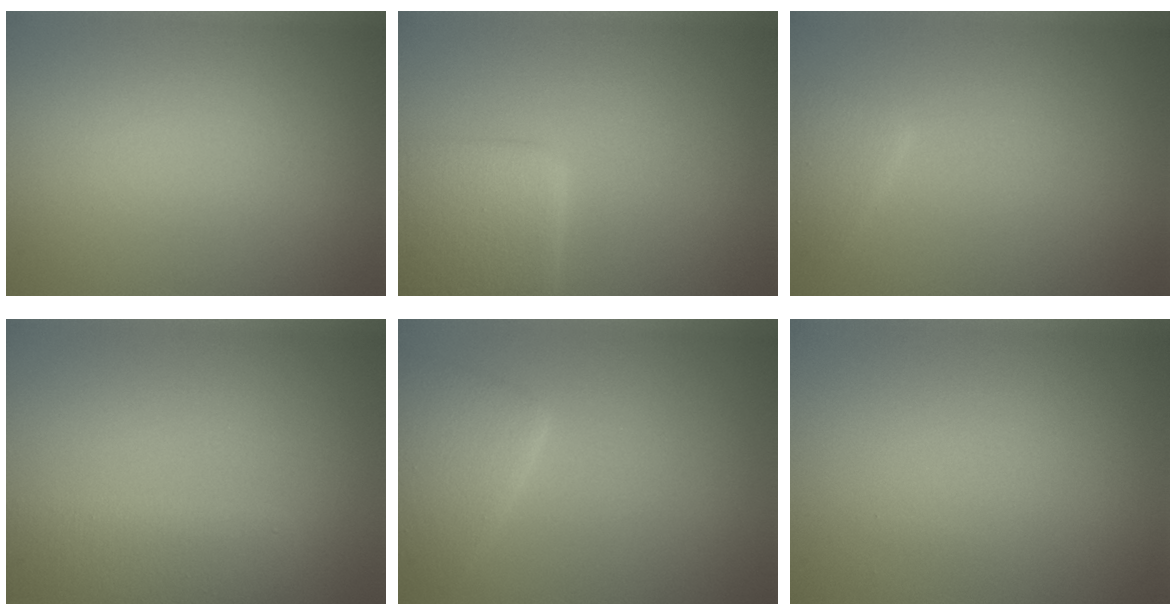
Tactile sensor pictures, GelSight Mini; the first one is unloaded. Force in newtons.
{"total": 5.6, "press": 5.6, "slide": 0.3}
{"total": 1.5, "press": 1.5, "slide": 0.1}
{"total": 3.2, "press": 3.2, "slide": 0.1}
{"total": 3.2, "press": 3.2, "slide": 0.2}
{"total": 0.0}